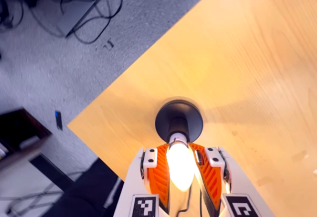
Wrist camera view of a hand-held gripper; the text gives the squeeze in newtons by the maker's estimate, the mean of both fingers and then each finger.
{"total": 22.1, "left": 23.4, "right": 20.8}